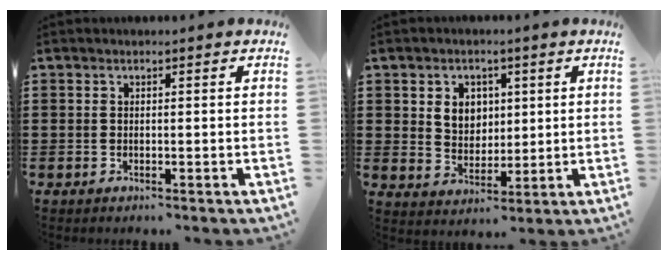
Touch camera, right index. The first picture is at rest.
{"total": 4.7, "force": [1.5, 4.1, 1.7], "torque": [-0.044, 0.012, 0.024]}